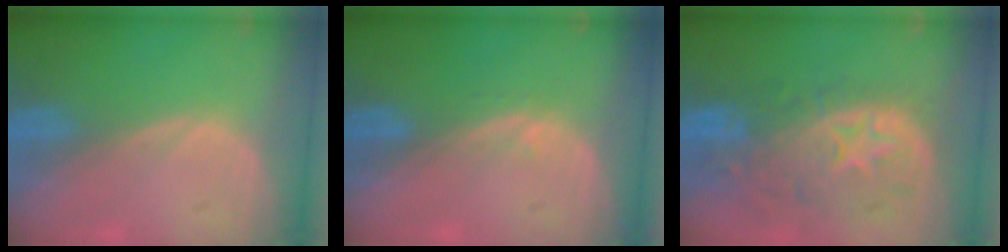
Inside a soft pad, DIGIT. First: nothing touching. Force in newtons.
{"total": 0.7, "press": 0.7, "slide": 0.2}
{"total": 11.1, "press": 9.8, "slide": 5.2}